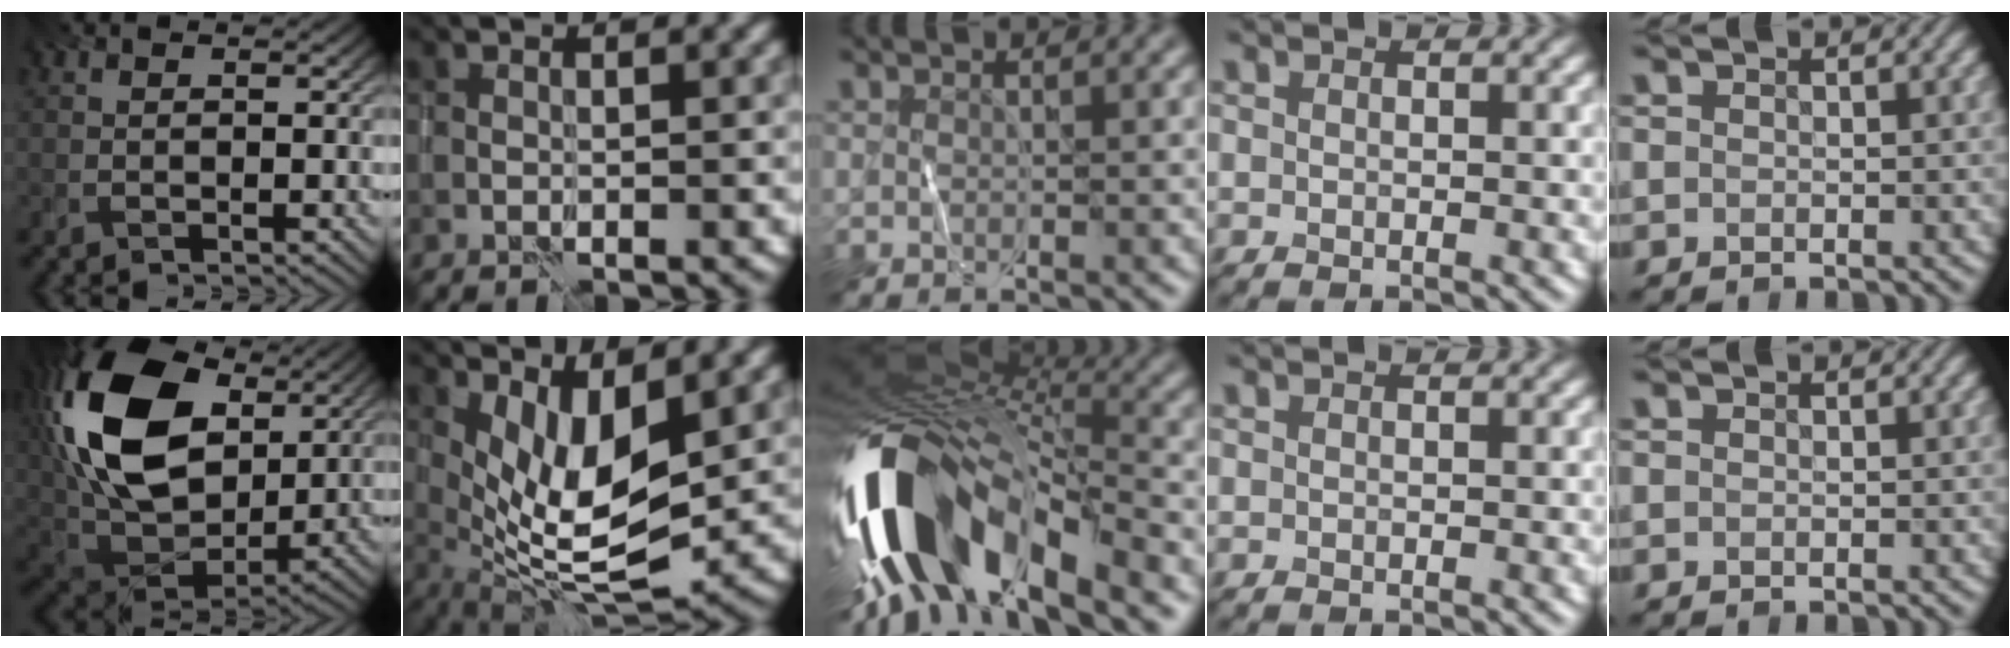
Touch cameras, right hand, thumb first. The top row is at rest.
{"thumb": {"total": 20.4, "force": [7.0, 12.8, 14.2], "torque": [-0.339, 0.030, 0.124]}, "index": {"total": 7.8, "force": [1.5, 2.9, 7.1], "torque": [-0.137, -0.013, 0.030]}, "middle": {"total": 15.2, "force": [-6.6, 6.7, 11.9], "torque": [-0.241, 0.016, -0.126]}}